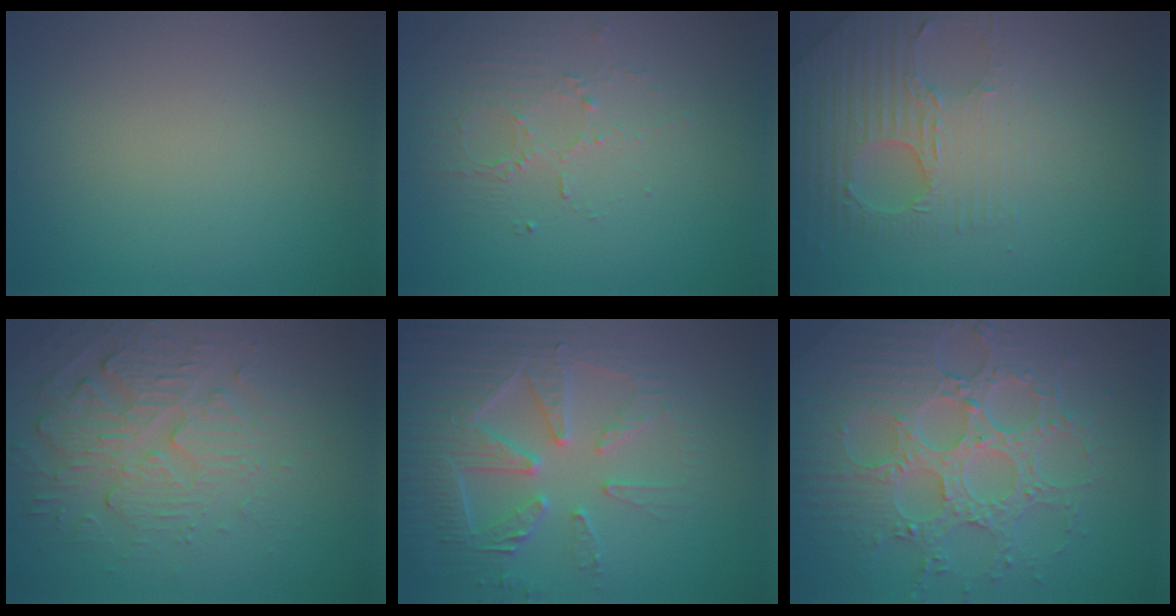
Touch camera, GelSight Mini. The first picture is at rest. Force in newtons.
{"total": 1.7, "press": 1.2, "slide": 1.2}
{"total": 3.8, "press": 3.7, "slide": 1.0}
{"total": 4.0, "press": 3.5, "slide": 2.0}
{"total": 6.2, "press": 5.4, "slide": 3.1}
{"total": 8.4, "press": 6.2, "slide": 5.6}